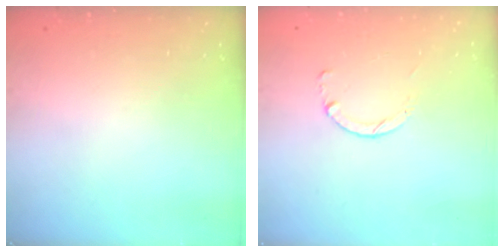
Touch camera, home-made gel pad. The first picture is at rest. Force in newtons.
{"total": 1.8, "press": 1.8, "slide": 0.2}